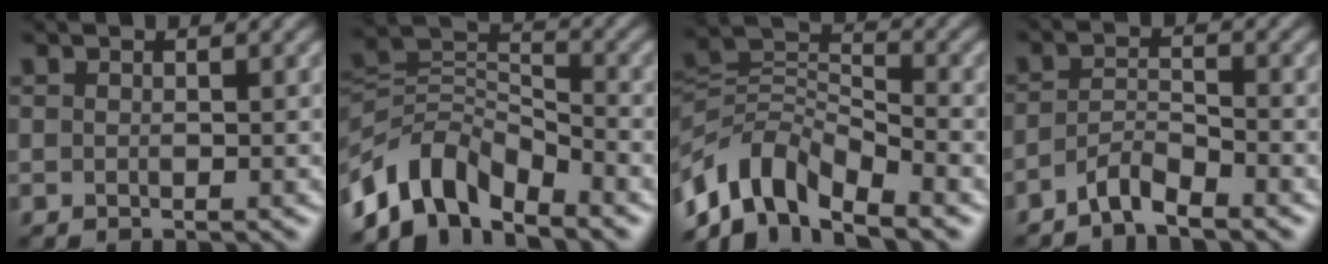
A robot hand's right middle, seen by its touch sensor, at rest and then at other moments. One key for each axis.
{"total": 7.3, "fx": -5.3, "fy": 3.6, "fz": 3.6, "tx": -0.052, "ty": -0.002, "tz": -0.113}
{"total": 8.1, "fx": -5.7, "fy": 3.8, "fz": 4.4, "tx": -0.072, "ty": 0.000, "tz": -0.120}
{"total": 2.7, "fx": -2.3, "fy": 0.5, "fz": 1.4, "tx": -0.026, "ty": 0.007, "tz": -0.049}